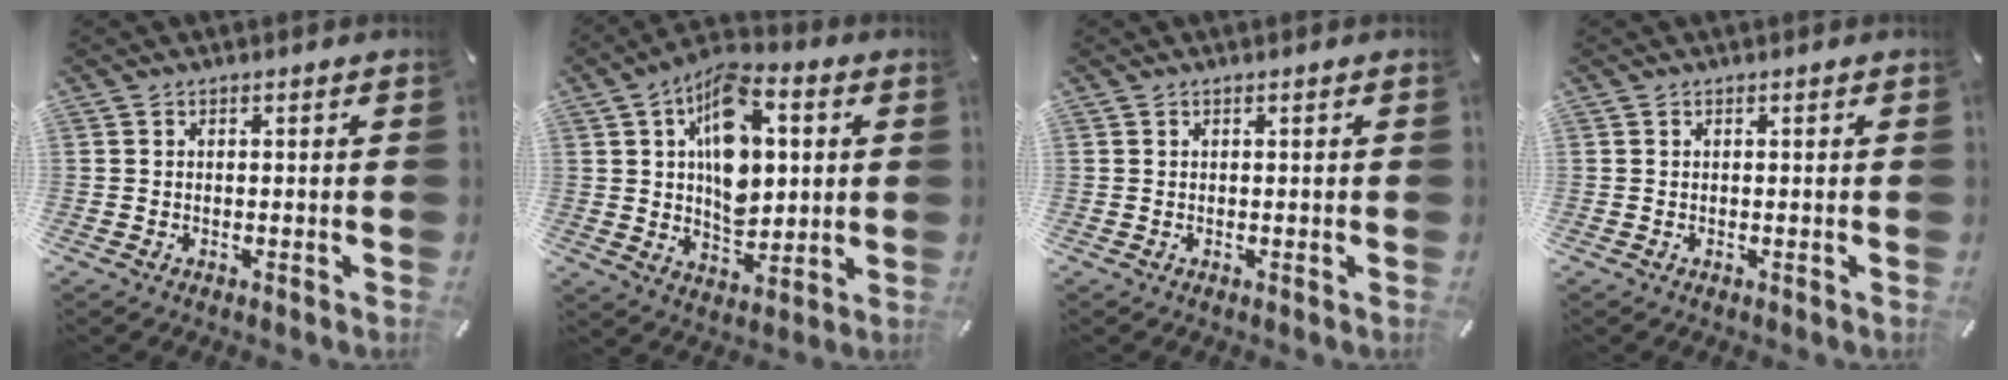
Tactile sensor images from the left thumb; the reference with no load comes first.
{"total": 15.3, "force": [3.5, 10.0, 11.1], "torque": [-0.186, -0.009, 0.060]}
{"total": 0.0}
{"total": 0.0}